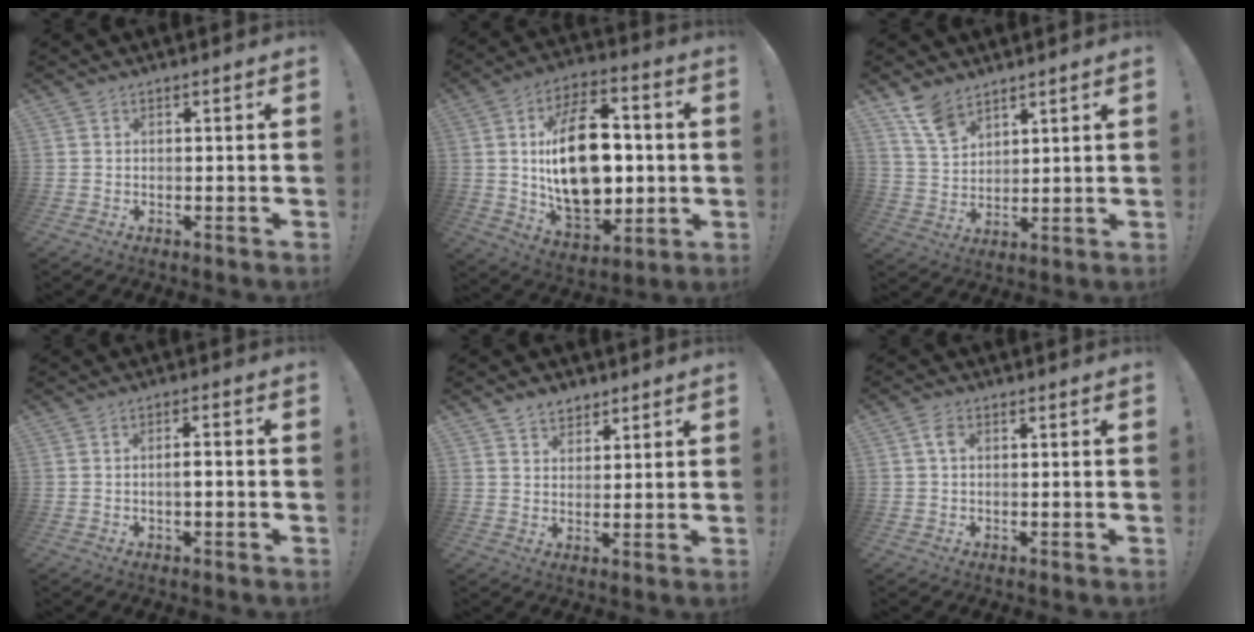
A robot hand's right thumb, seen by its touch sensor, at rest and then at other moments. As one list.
[{"total": 25.2, "force": [1.3, 15.3, 20.0], "torque": [-0.337, -0.005, 0.026]}, {"total": 8.8, "force": [6.7, 4.2, 3.8], "torque": [-0.073, -0.038, 0.132]}, {"total": 2.7, "force": [-1.1, 0.5, 2.5], "torque": [-0.045, 0.008, -0.019]}, {"total": 4.9, "force": [3.7, 3.1, 0.8], "torque": [-0.001, -0.023, 0.067]}, {"total": 2.8, "force": [0.6, 1.8, 2.0], "torque": [-0.034, 0.004, 0.008]}]